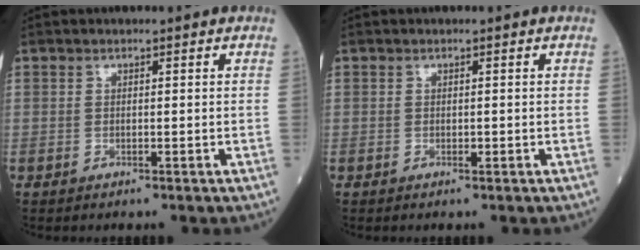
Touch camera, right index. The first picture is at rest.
{"total": 0.6, "force": [-0.1, 0.3, 0.5], "torque": [-0.011, -0.001, -0.002]}